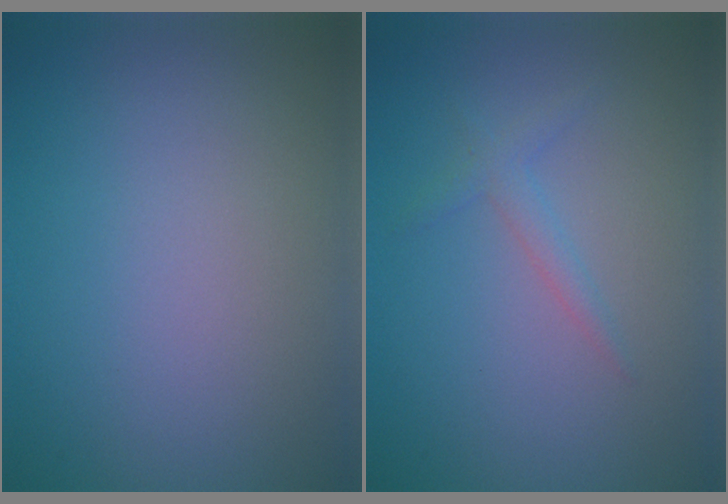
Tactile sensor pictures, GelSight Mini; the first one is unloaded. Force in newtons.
{"total": 1.3, "press": 1.3, "slide": 0.1}